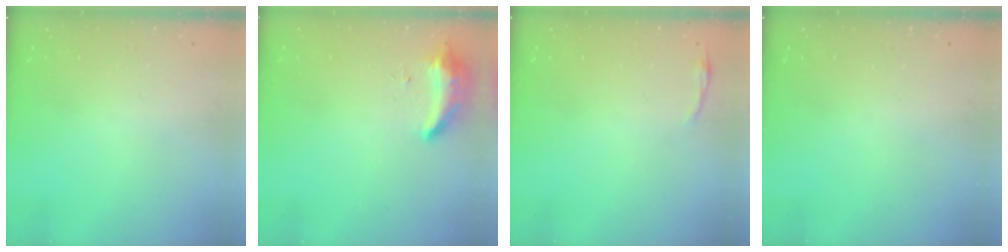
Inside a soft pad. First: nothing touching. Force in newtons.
{"total": 9.1, "press": 8.8, "slide": 2.4}
{"total": 2.8, "press": 2.8, "slide": 0.6}
{"total": 0.0}